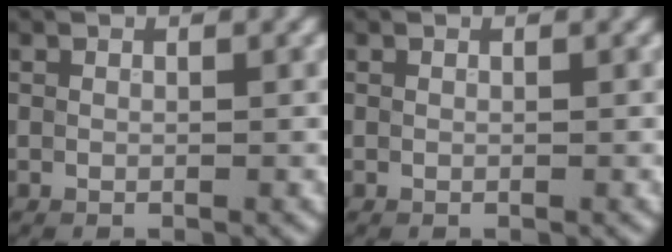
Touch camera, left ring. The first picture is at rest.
{"total": 0.0}